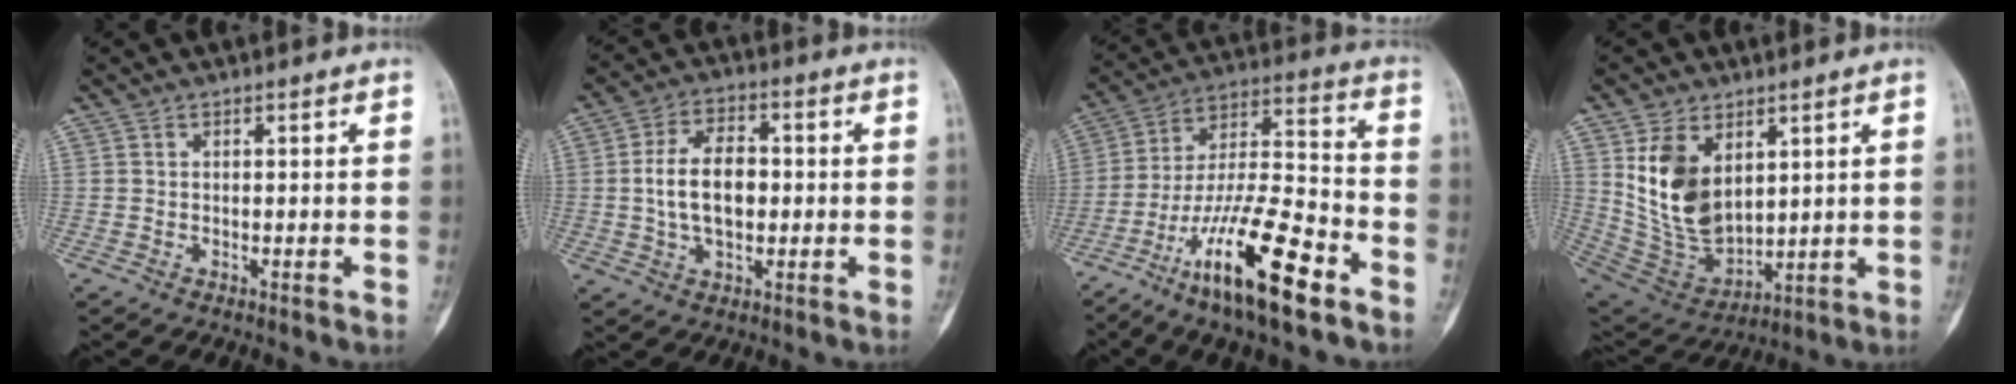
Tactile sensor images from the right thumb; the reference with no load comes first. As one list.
[{"total": 10.1, "force": [0.0, 6.0, 8.1], "torque": [-0.136, 0.014, -0.003]}, {"total": 19.8, "force": [-11.0, 4.7, 15.8], "torque": [-0.304, 0.062, -0.193]}, {"total": 14.3, "force": [4.7, 8.9, 10.1], "torque": [-0.163, -0.028, 0.116]}]